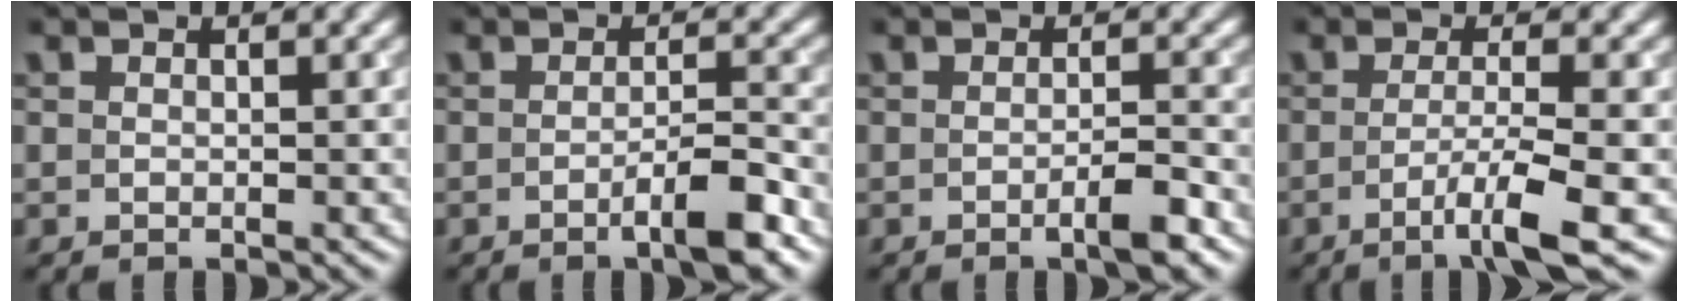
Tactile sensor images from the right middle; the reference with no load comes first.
{"total": 3.8, "force": [-1.7, 0.7, 3.3], "torque": [-0.052, 0.004, -0.031]}
{"total": 2.5, "force": [-1.1, 0.4, 2.2], "torque": [-0.031, 0.002, -0.020]}
{"total": 4.6, "force": [-1.6, 0.6, 4.2], "torque": [-0.070, -0.007, -0.035]}